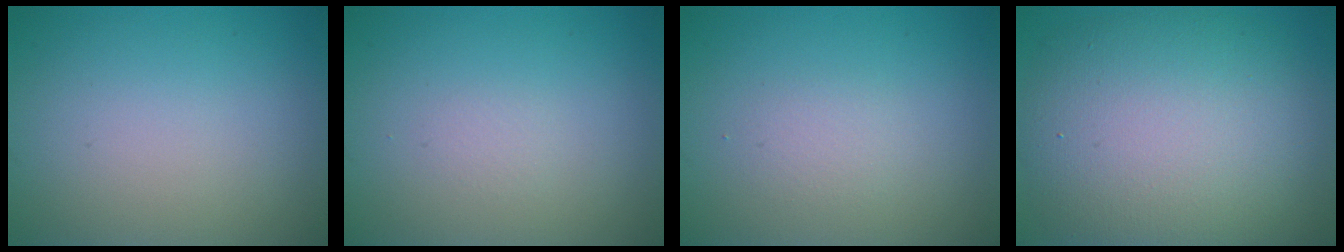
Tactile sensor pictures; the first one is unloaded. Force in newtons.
{"total": 0.5, "press": 0.5, "slide": 0.1}
{"total": 1.2, "press": 1.2, "slide": 0.0}
{"total": 11.6, "press": 11.6, "slide": 0.9}